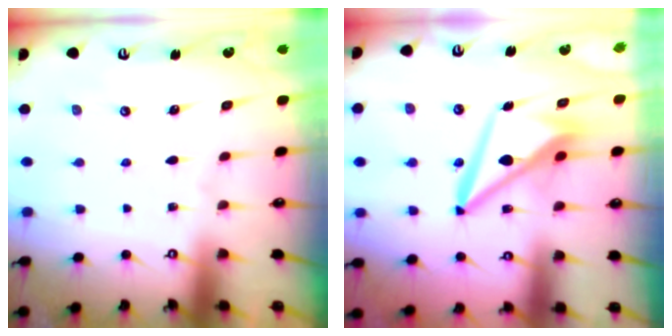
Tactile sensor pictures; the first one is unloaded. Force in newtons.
{"total": 10.2, "press": 10.0, "slide": 1.6}